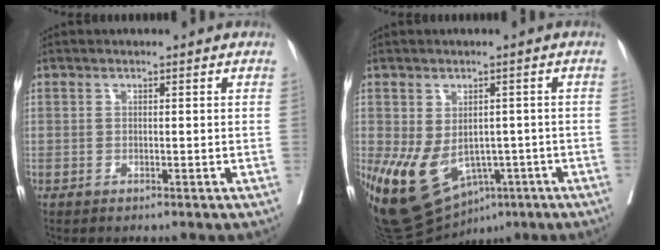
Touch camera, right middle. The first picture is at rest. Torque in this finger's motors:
{"motor_torque": [0.69, 0.13, 1.06, 0.21]}